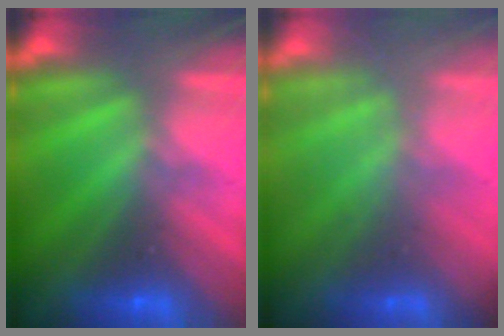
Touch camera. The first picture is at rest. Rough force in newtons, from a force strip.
{"total": 2.7}